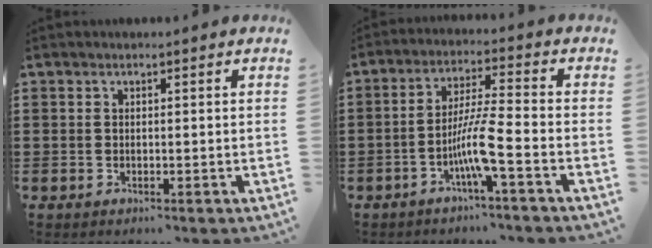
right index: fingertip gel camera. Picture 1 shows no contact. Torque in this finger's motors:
{"motor_torque": [1.82, 0.13, 0.71, 0.07]}